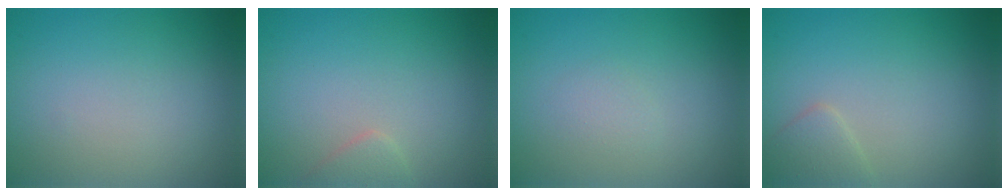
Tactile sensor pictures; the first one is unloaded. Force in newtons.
{"total": 1.3, "press": 1.2, "slide": 0.1}
{"total": 0.8, "press": 0.8, "slide": 0.1}
{"total": 1.6, "press": 1.6, "slide": 0.1}